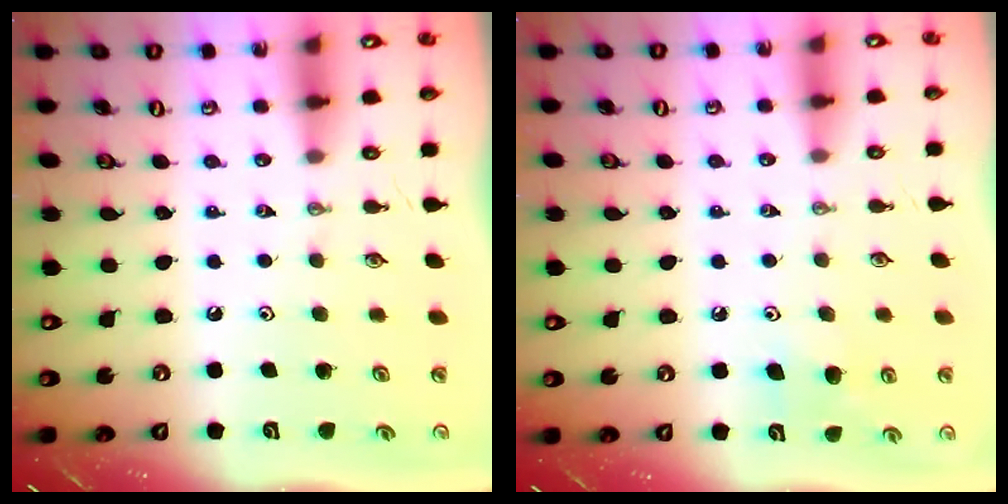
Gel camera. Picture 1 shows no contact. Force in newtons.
{"total": 7.2, "press": 7.1, "slide": 1.3}